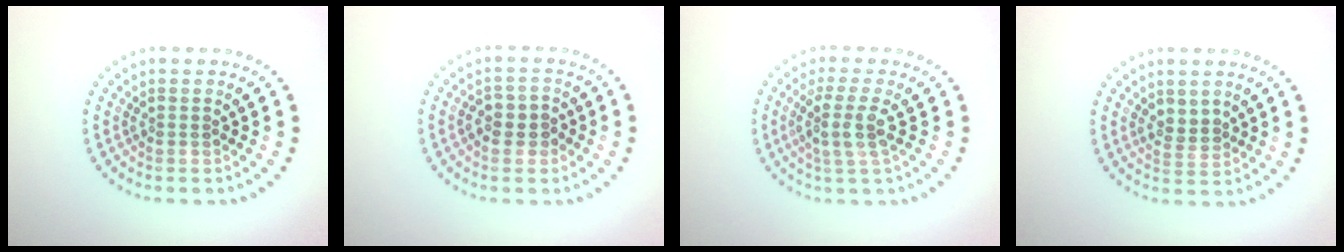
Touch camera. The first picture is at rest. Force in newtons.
{"total": 2.3, "press": 2.2, "slide": 0.7}
{"total": 3.1, "press": 2.4, "slide": 1.9}
{"total": 1.7, "press": 1.6, "slide": 0.7}